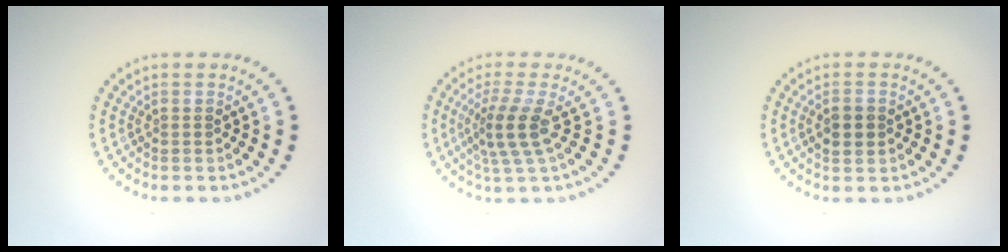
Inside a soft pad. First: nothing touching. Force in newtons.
{"total": 3.2, "press": 2.4, "slide": 2.2}
{"total": 2.0, "press": 2.0, "slide": 0.1}